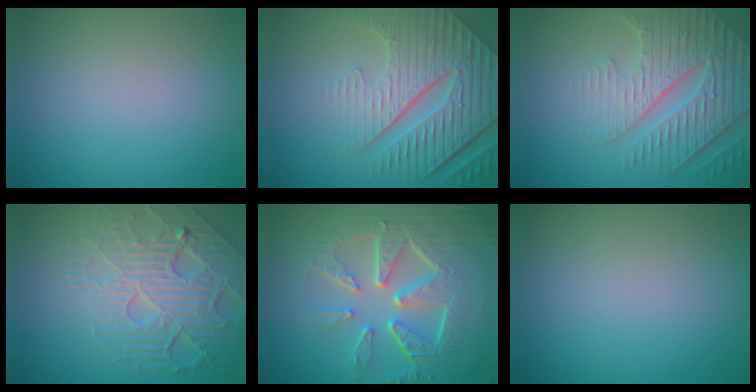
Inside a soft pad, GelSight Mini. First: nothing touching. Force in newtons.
{"total": 8.9, "press": 6.1, "slide": 6.5}
{"total": 6.5, "press": 5.2, "slide": 3.9}
{"total": 8.4, "press": 5.7, "slide": 6.1}
{"total": 9.1, "press": 6.5, "slide": 6.3}
{"total": 0.0}